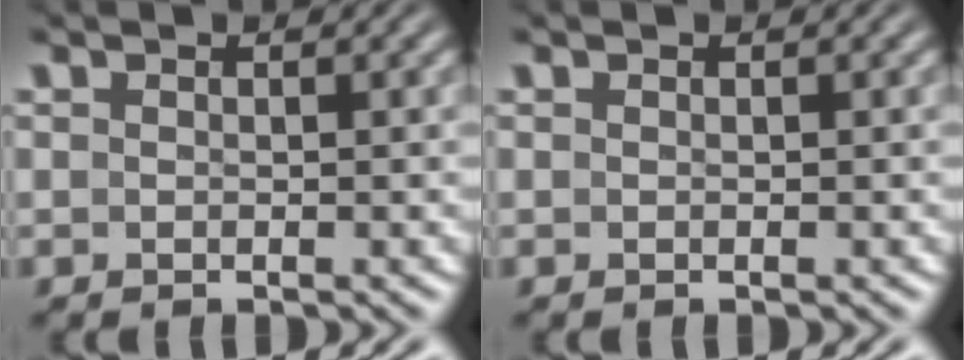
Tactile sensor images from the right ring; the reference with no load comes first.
{"total": 0.0}